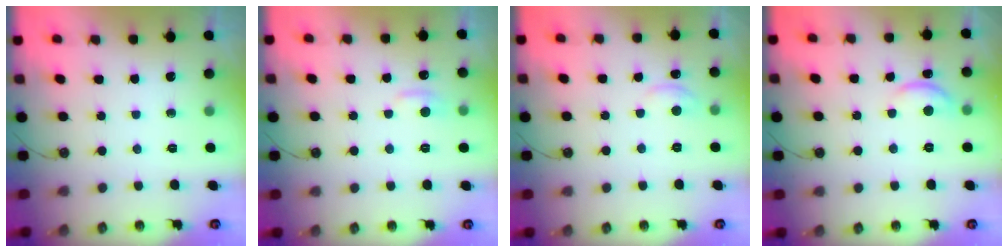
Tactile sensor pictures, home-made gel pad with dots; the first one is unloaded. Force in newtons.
{"total": 1.0, "press": 0.4, "slide": 0.9}
{"total": 2.6, "press": 2.6, "slide": 0.1}
{"total": 2.2, "press": 2.2, "slide": 0.3}